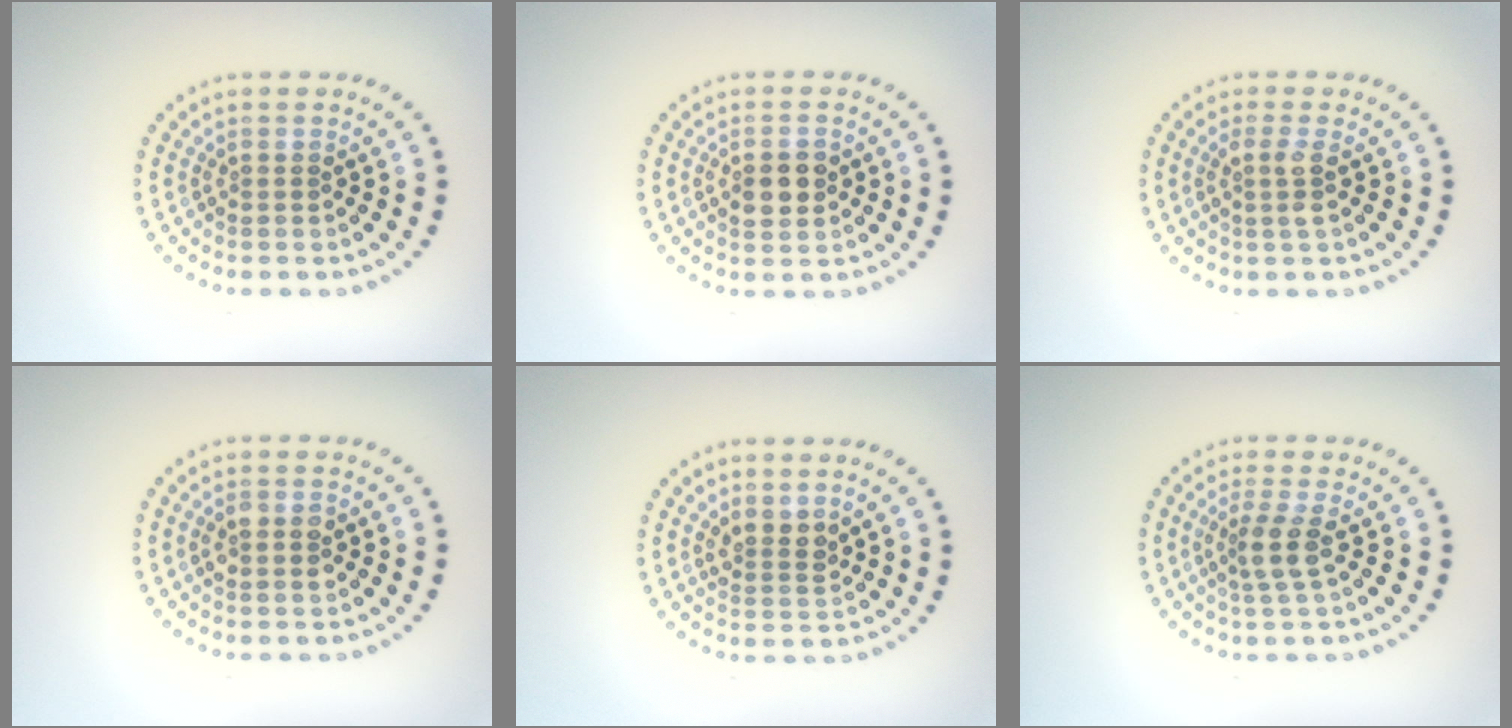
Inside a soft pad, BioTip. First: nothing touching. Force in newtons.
{"total": 2.8, "press": 2.8, "slide": 0.1}
{"total": 1.7, "press": 1.4, "slide": 1.0}
{"total": 1.6, "press": 1.6, "slide": 0.2}
{"total": 2.1, "press": 1.7, "slide": 1.2}
{"total": 2.5, "press": 2.0, "slide": 1.5}